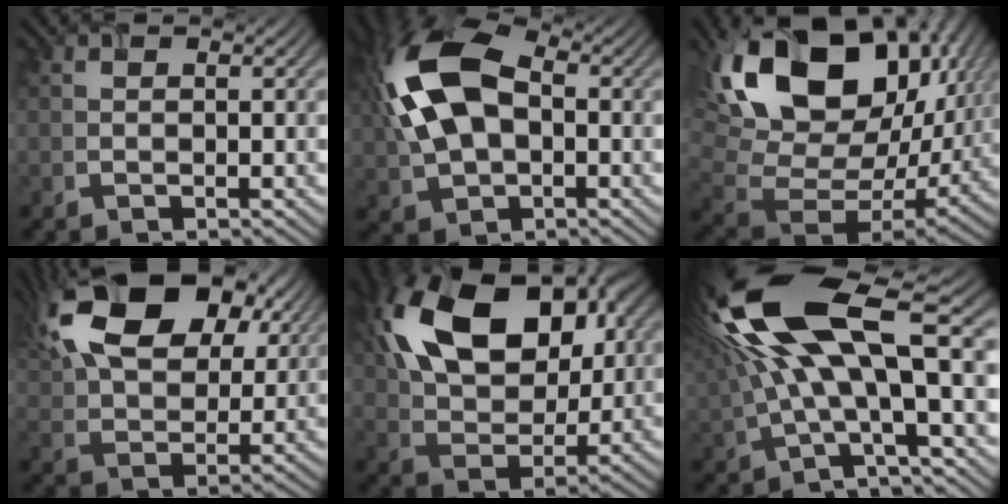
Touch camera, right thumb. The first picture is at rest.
{"total": 14.3, "force": [1.2, 8.9, 11.1], "torque": [-0.261, 0.009, 0.013]}
{"total": 19.6, "force": [7.3, 12.5, 13.1], "torque": [-0.290, 0.004, 0.144]}
{"total": 17.9, "force": [8.8, 10.6, 11.6], "torque": [-0.239, 0.034, 0.138]}
{"total": 17.1, "force": [6.0, 10.8, 11.9], "torque": [-0.247, 0.019, 0.109]}
{"total": 17.1, "force": [3.7, 6.3, 15.4], "torque": [-0.323, -0.007, 0.076]}